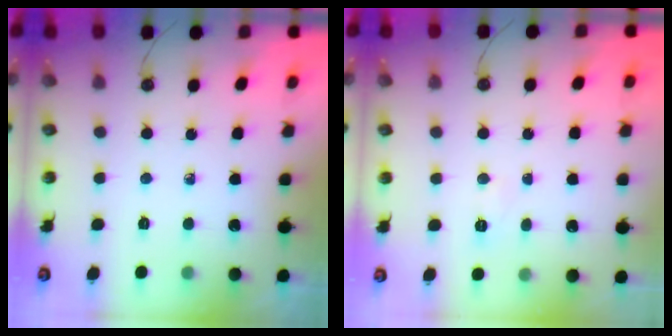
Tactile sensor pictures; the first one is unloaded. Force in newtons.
{"total": 3.9, "press": 3.9, "slide": 0.4}